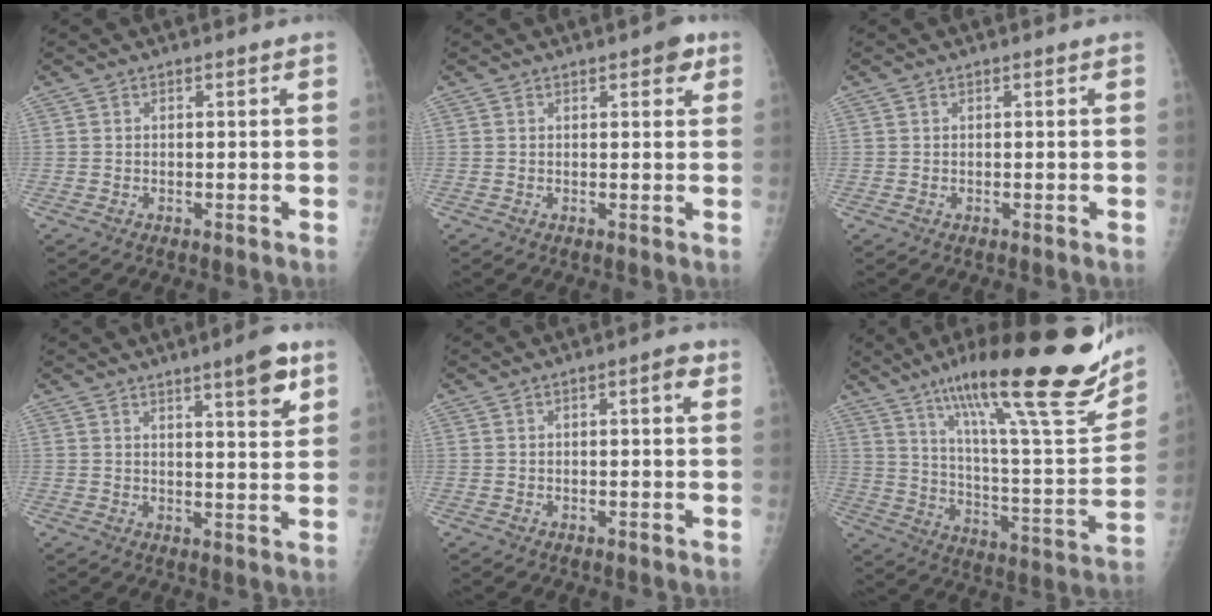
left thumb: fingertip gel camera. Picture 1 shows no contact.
{"total": 3.2, "force": [1.7, 1.4, 2.4], "torque": [-0.015, -0.002, 0.015]}
{"total": 0.0}
{"total": 7.2, "force": [4.3, 1.2, 5.6], "torque": [-0.074, -0.025, 0.060]}
{"total": 2.8, "force": [0.8, 0.9, 2.5], "torque": [-0.036, 0.007, 0.009]}
{"total": 30.4, "force": [19.4, 5.2, 22.8], "torque": [-0.329, -0.061, 0.307]}